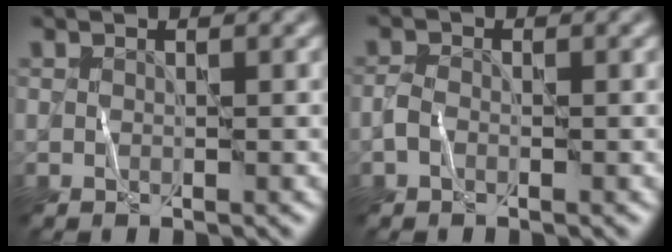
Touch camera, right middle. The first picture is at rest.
{"total": 1.0, "force": [-0.5, 0.7, 0.5], "torque": [-0.007, 0.004, -0.015]}